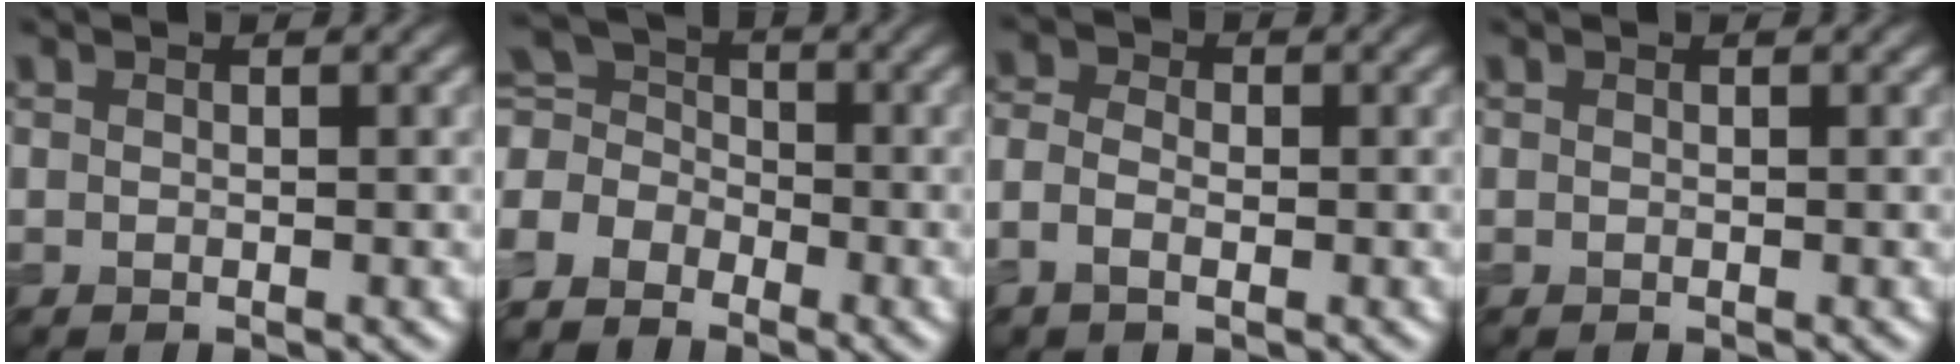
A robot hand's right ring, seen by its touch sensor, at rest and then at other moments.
{"total": 5.1, "force": [-2.7, 3.6, 2.3], "torque": [-0.050, 0.004, -0.058]}
{"total": 2.8, "force": [-1.0, 1.9, 1.8], "torque": [-0.030, 0.002, -0.025]}
{"total": 0.0}